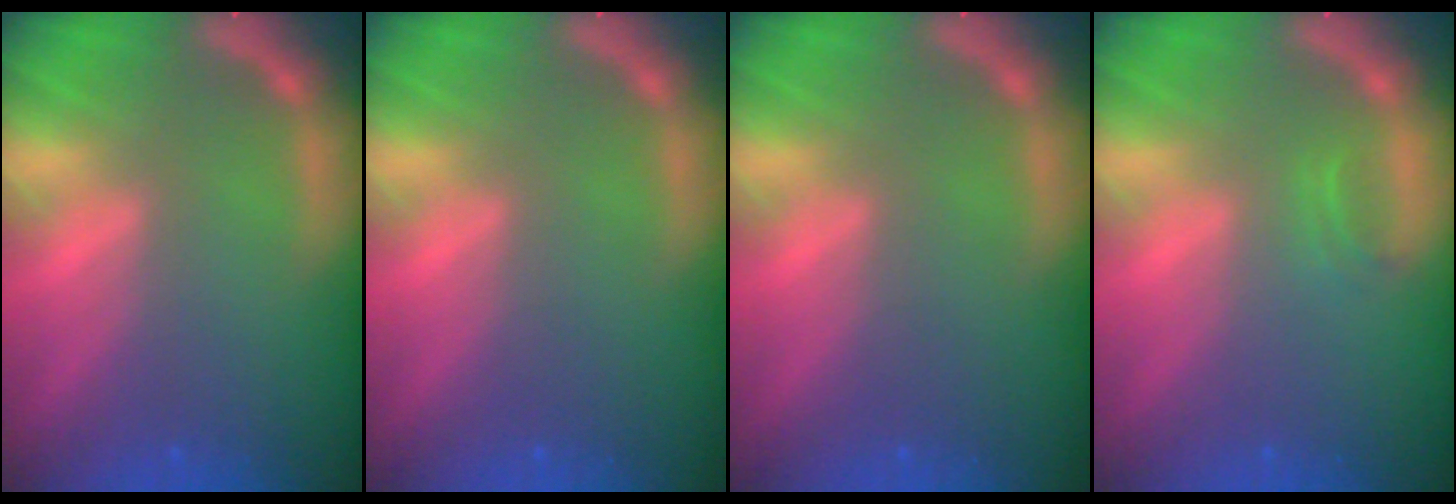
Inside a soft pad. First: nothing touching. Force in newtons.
{"total": 0.0}
{"total": 0.0}
{"total": 0.9}